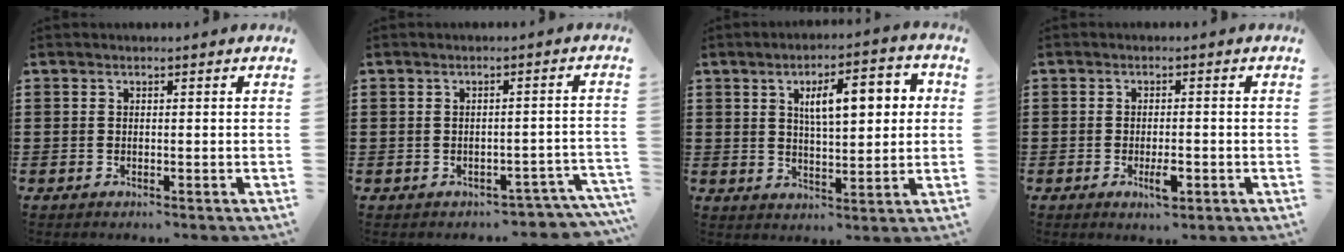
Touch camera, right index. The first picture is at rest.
{"total": 2.2, "force": [-2.1, 0.6, 0.1], "torque": [-0.008, 0.003, -0.046]}
{"total": 8.4, "force": [2.5, 3.1, 7.4], "torque": [-0.123, 0.001, 0.034]}
{"total": 3.1, "force": [-1.2, 1.1, 2.7], "torque": [-0.051, -0.002, -0.022]}